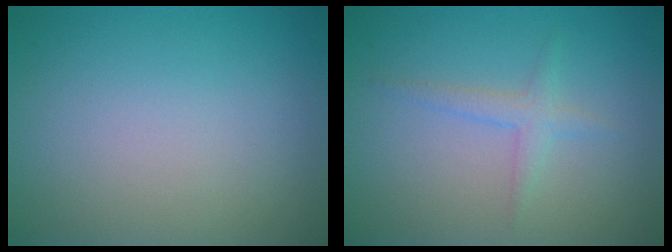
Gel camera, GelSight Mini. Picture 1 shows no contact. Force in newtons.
{"total": 1.6, "press": 1.6, "slide": 0.1}